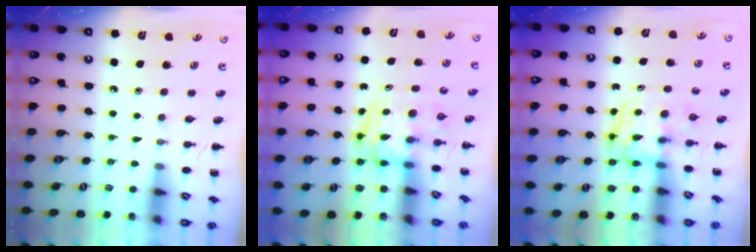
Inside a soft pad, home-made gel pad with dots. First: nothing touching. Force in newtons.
{"total": 3.4, "press": 3.3, "slide": 0.6}
{"total": 3.6, "press": 3.6, "slide": 0.2}